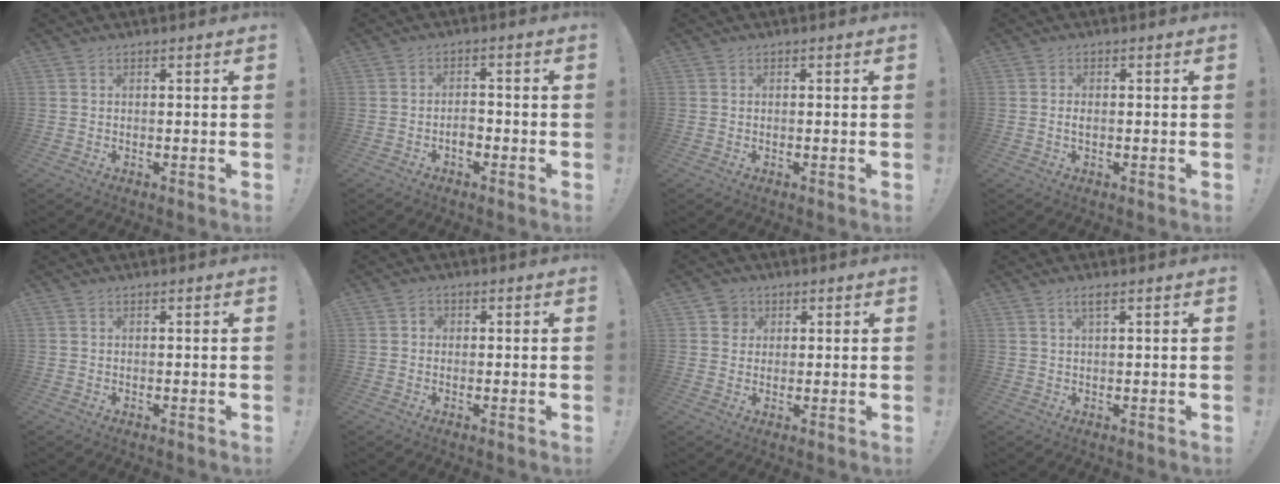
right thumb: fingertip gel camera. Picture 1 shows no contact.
{"total": 3.4, "force": [-1.6, 2.1, 2.2], "torque": [-0.030, 0.003, -0.029]}
{"total": 0.0}
{"total": 1.3, "force": [-0.2, 0.7, 1.1], "torque": [-0.023, 0.005, -0.003]}
{"total": 0.0}
{"total": 1.6, "force": [-0.2, 1.5, 0.6], "torque": [-0.013, 0.008, -0.005]}
{"total": 4.4, "force": [1.7, 4.0, 0.9], "torque": [-0.011, 0.004, 0.032]}
{"total": 2.2, "force": [1.0, 0.1, 1.9], "torque": [-0.035, -0.001, 0.015]}